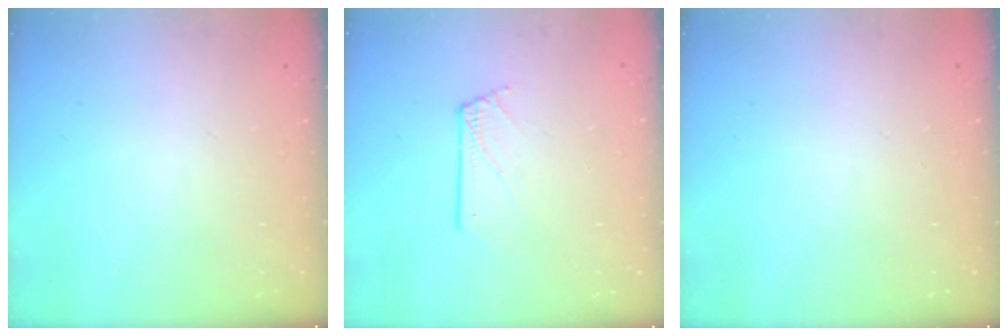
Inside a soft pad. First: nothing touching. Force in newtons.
{"total": 1.1, "press": 1.1, "slide": 0.2}
{"total": 0.0}